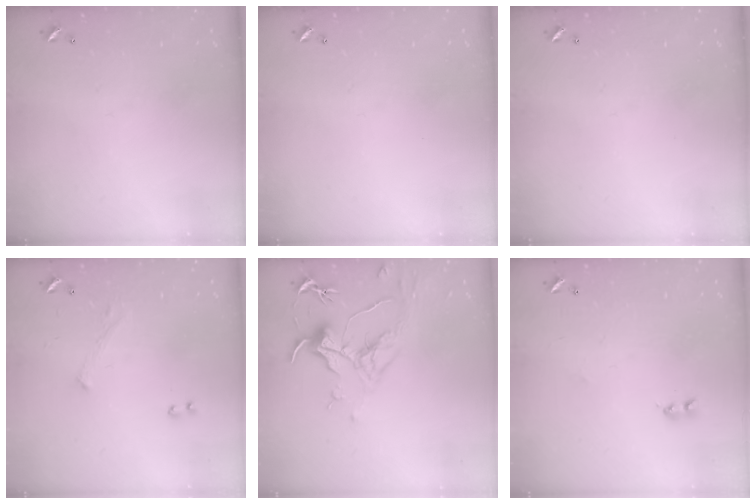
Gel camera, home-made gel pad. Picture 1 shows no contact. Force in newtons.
{"total": 0.0}
{"total": 0.0}
{"total": 1.6, "press": 1.5, "slide": 0.6}
{"total": 1.6, "press": 1.4, "slide": 0.7}
{"total": 2.2, "press": 2.1, "slide": 0.6}